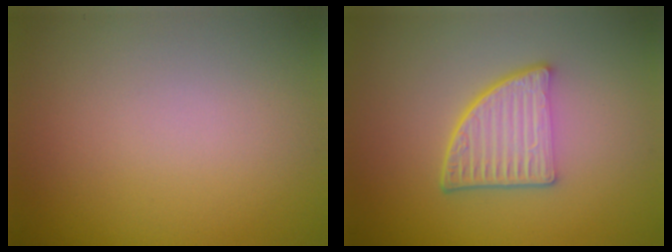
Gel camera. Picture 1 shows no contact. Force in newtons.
{"total": 5.3, "press": 3.7, "slide": 3.7}